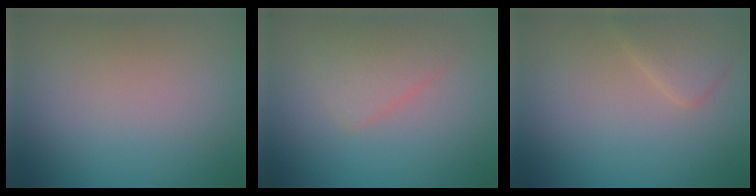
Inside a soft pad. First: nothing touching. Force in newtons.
{"total": 2.6, "press": 2.6, "slide": 0.1}
{"total": 2.7, "press": 2.7, "slide": 0.1}